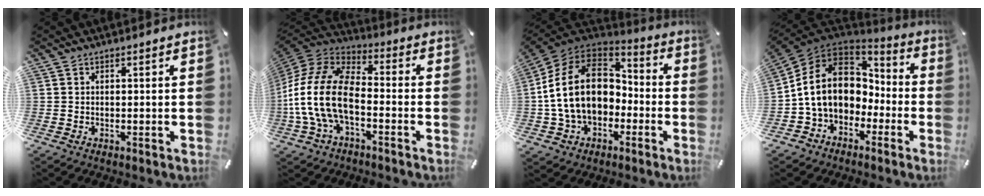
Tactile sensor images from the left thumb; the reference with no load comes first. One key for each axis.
{"total": 17.1, "fx": -5.5, "fy": 10.3, "fz": 12.6, "tx": -0.271, "ty": 0.026, "tz": -0.102}
{"total": 18.4, "fx": -0.9, "fy": 14.3, "fz": 11.5, "tx": -0.242, "ty": 0.020, "tz": -0.015}
{"total": 14.8, "fx": 0.2, "fy": 12.3, "fz": 8.3, "tx": -0.182, "ty": 0.009, "tz": 0.003}